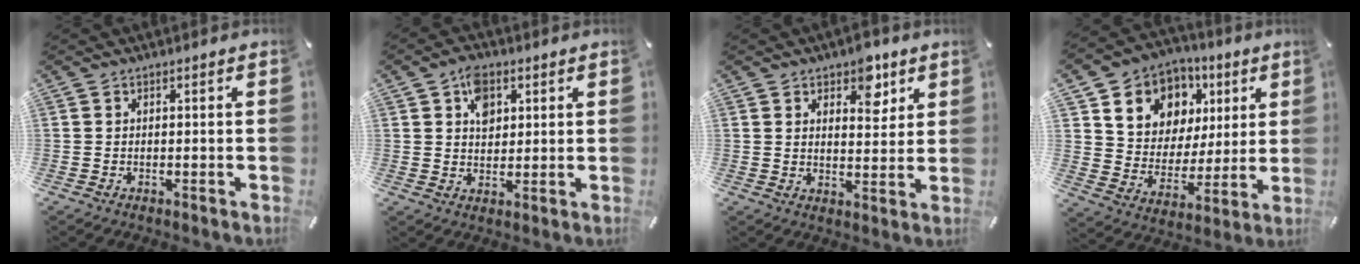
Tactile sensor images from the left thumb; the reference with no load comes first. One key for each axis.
{"total": 6.6, "fx": 2.6, "fy": 5.0, "fz": 3.4, "tx": -0.047, "ty": 0.000, "tz": 0.042}
{"total": 7.1, "fx": 4.3, "fy": 4.4, "fz": 3.5, "tx": -0.020, "ty": -0.024, "tz": 0.066}
{"total": 11.7, "fx": 5.4, "fy": 10.1, "fz": 2.3, "tx": -0.046, "ty": -0.041, "tz": 0.106}